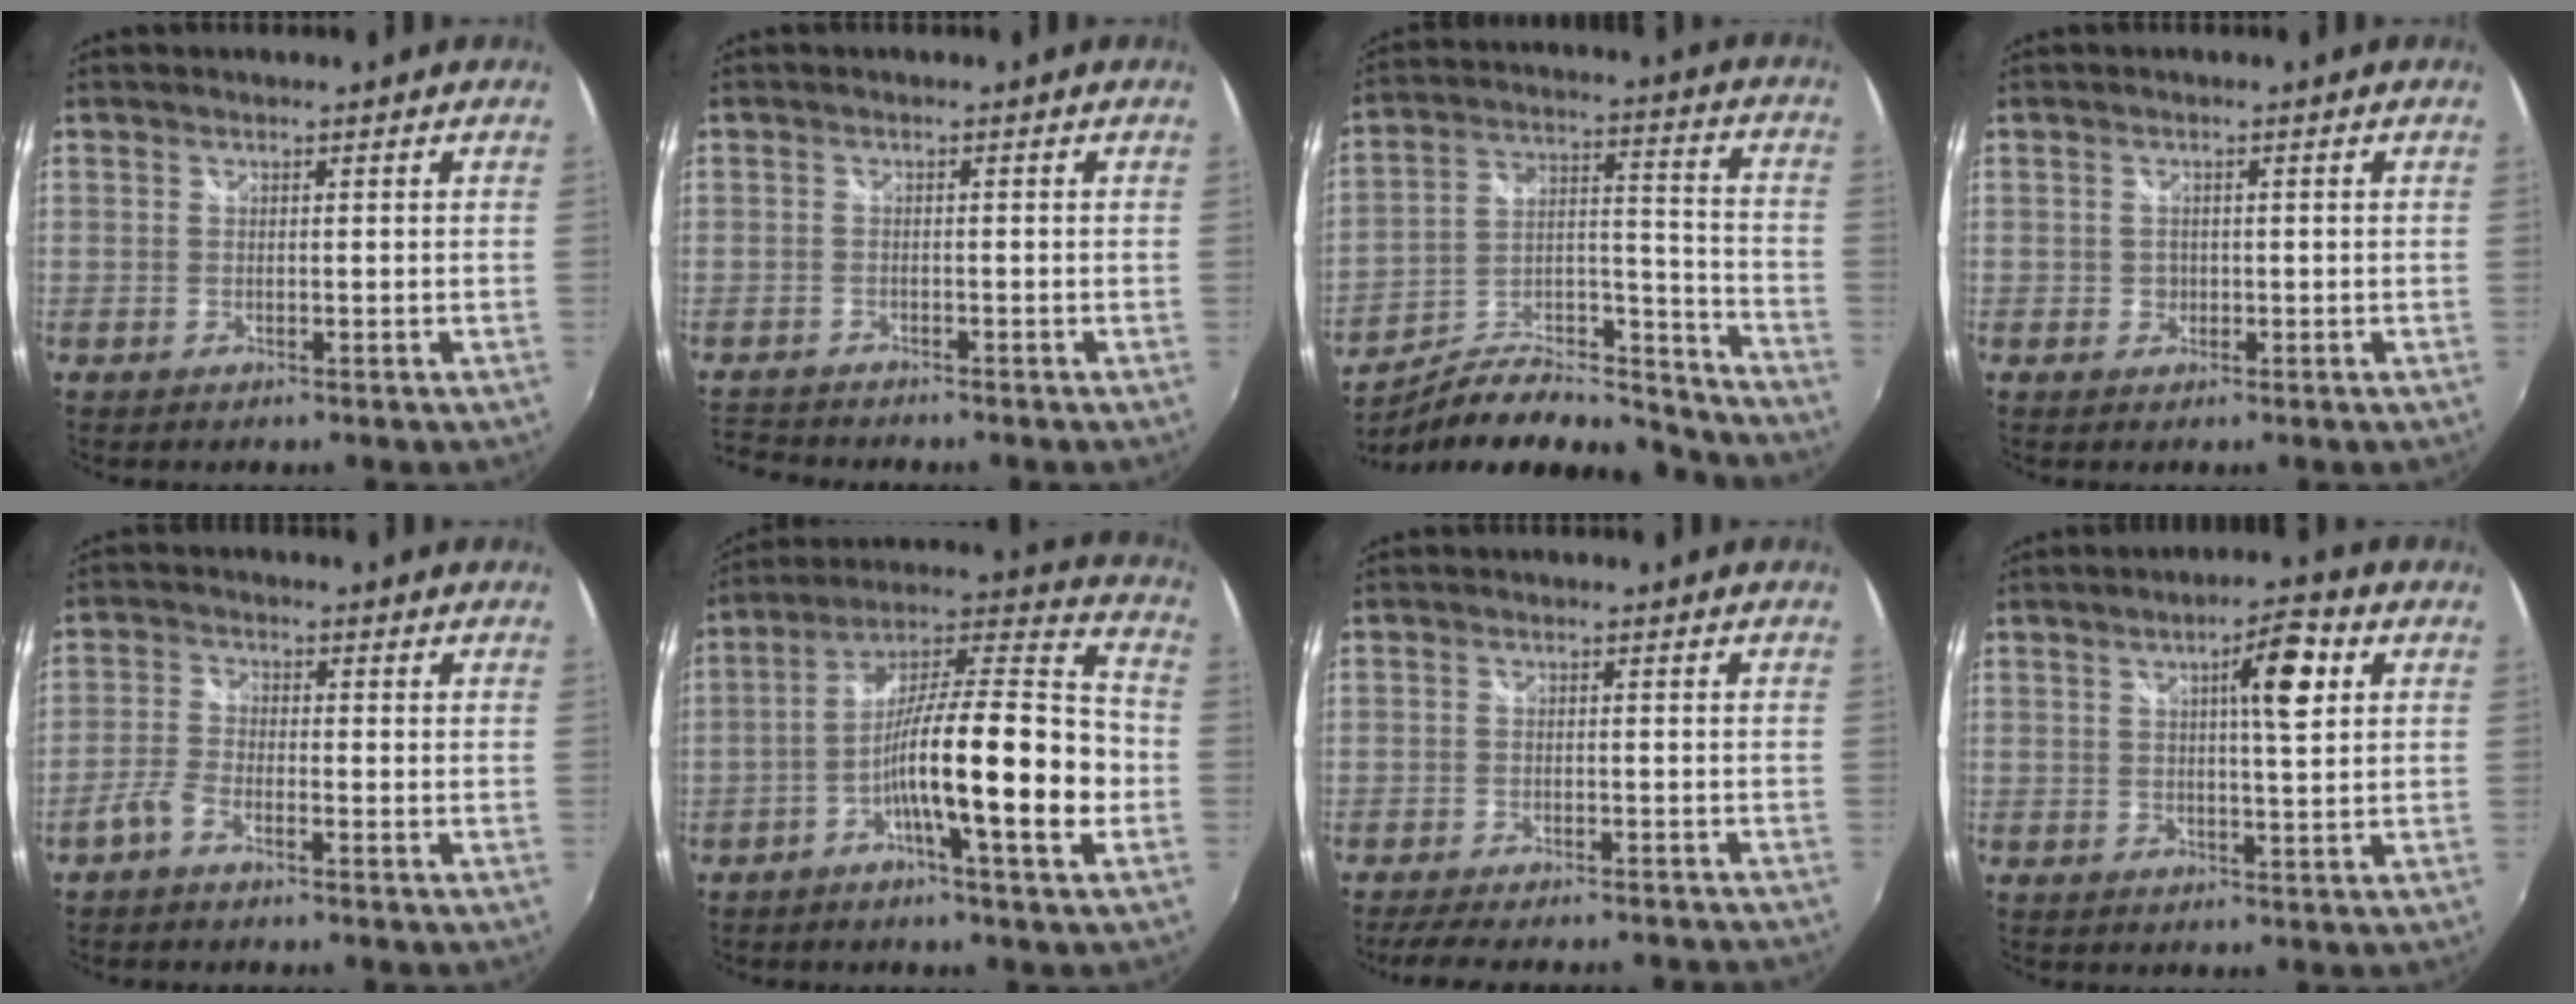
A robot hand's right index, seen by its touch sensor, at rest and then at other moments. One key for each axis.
{"total": 4.6, "fx": -4.2, "fy": 1.7, "fz": 0.4, "tx": -0.032, "ty": -0.007, "tz": -0.085}
{"total": 19.9, "fx": -16.4, "fy": 5.8, "fz": 9.7, "tx": -0.153, "ty": 0.016, "tz": -0.246}
{"total": 1.8, "fx": -0.2, "fy": 1.7, "fz": 0.6, "tx": -0.008, "ty": 0.001, "tz": -0.004}
{"total": 3.5, "fx": -2.5, "fy": 1.2, "fz": 2.1, "tx": -0.062, "ty": 0.008, "tz": -0.053}
{"total": 19.0, "fx": -5.7, "fy": 2.6, "fz": 18.0, "tx": -0.294, "ty": 0.019, "tz": -0.102}
{"total": 14.3, "fx": -12.7, "fy": 2.9, "fz": 5.9, "tx": -0.124, "ty": -0.011, "tz": -0.170}
{"total": 7.0, "fx": 2.3, "fy": 1.3, "fz": 6.5, "tx": -0.089, "ty": 0.015, "tz": 0.036}